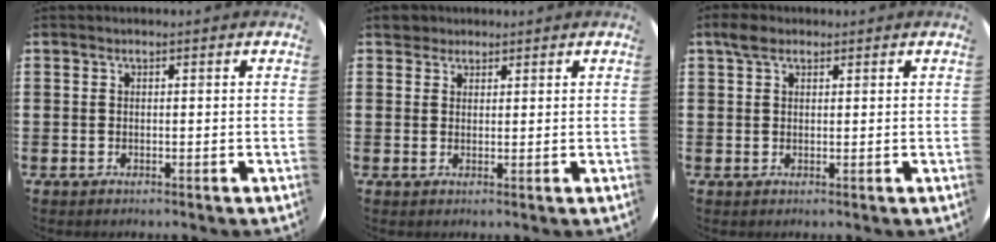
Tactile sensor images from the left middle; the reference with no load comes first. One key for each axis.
{"total": 1.4, "fx": 1.2, "fy": 0.7, "fz": 0.0, "tx": 0.005, "ty": 0.001, "tz": 0.022}
{"total": 2.1, "fx": 1.5, "fy": 1.1, "fz": 0.9, "tx": -0.012, "ty": 0.003, "tz": 0.027}